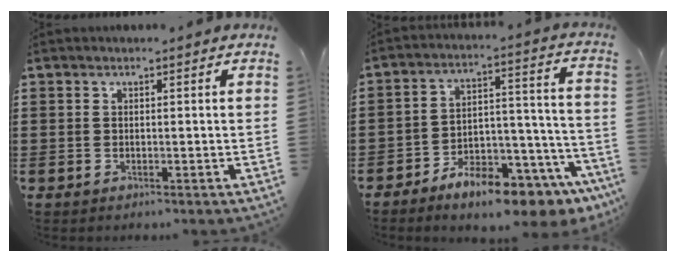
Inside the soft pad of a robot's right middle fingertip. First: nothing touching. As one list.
[{"total": 8.5, "force": [-7.5, 1.9, 3.5], "torque": [-0.052, 0.027, -0.139]}]